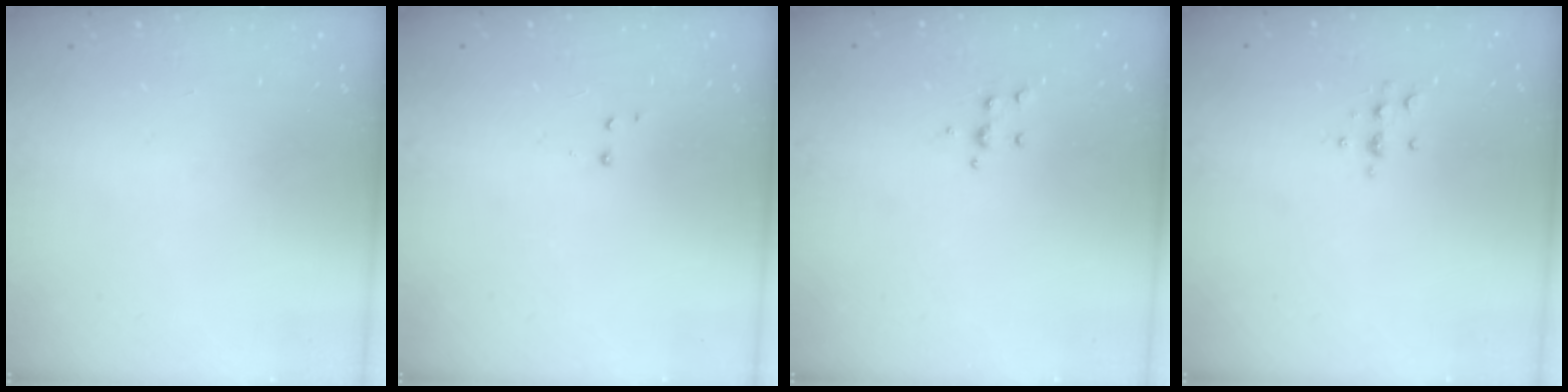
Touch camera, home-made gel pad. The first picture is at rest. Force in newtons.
{"total": 3.0, "press": 2.9, "slide": 0.7}
{"total": 4.6, "press": 4.5, "slide": 0.7}
{"total": 6.1, "press": 6.0, "slide": 0.9}